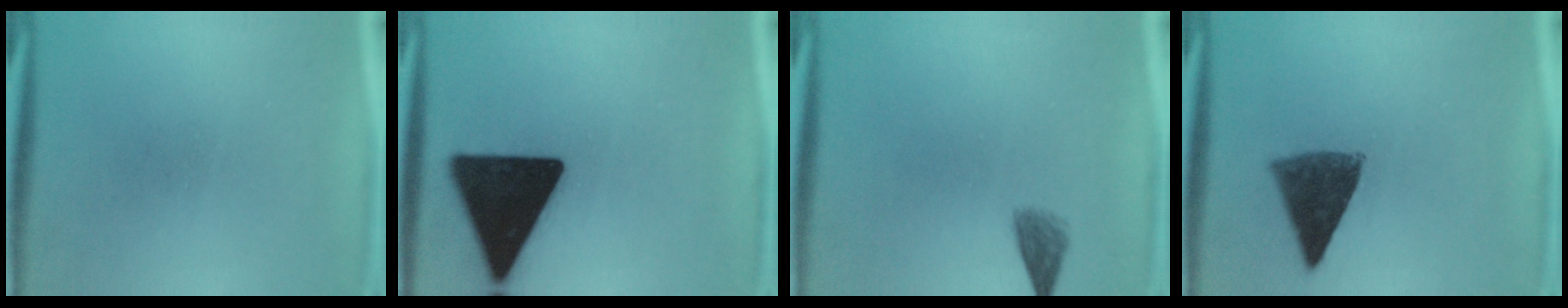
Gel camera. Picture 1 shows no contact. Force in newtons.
{"total": 19.5}
{"total": 2.0}
{"total": 8.8}